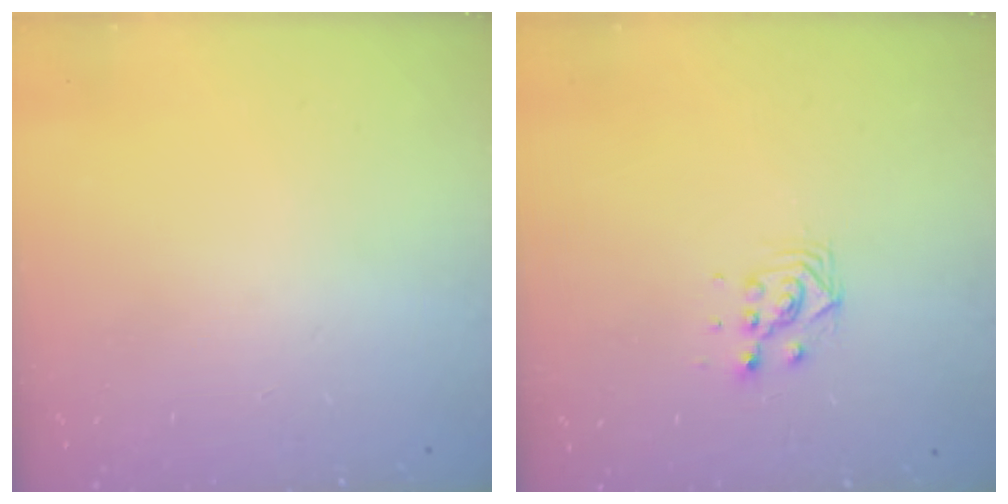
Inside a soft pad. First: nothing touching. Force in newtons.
{"total": 4.6, "press": 4.6, "slide": 0.2}